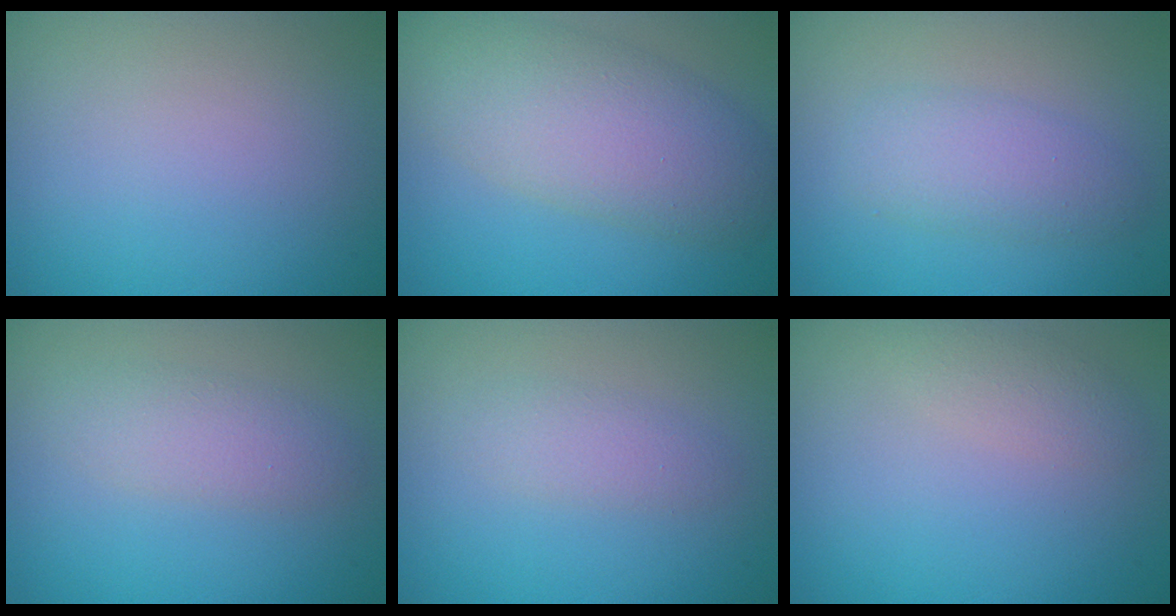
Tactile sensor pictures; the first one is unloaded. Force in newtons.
{"total": 7.3, "press": 7.3, "slide": 0.3}
{"total": 2.4, "press": 2.3, "slide": 0.1}
{"total": 2.6, "press": 2.6, "slide": 0.1}
{"total": 1.8, "press": 1.8, "slide": 0.0}
{"total": 1.7, "press": 1.7, "slide": 0.0}